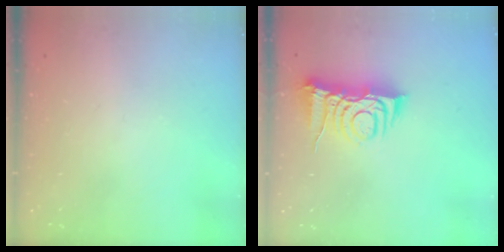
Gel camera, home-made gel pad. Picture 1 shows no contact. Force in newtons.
{"total": 8.9, "press": 8.9, "slide": 1.1}